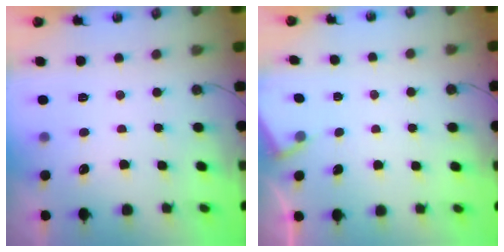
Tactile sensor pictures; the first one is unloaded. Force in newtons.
{"total": 2.8, "press": 2.7, "slide": 0.4}